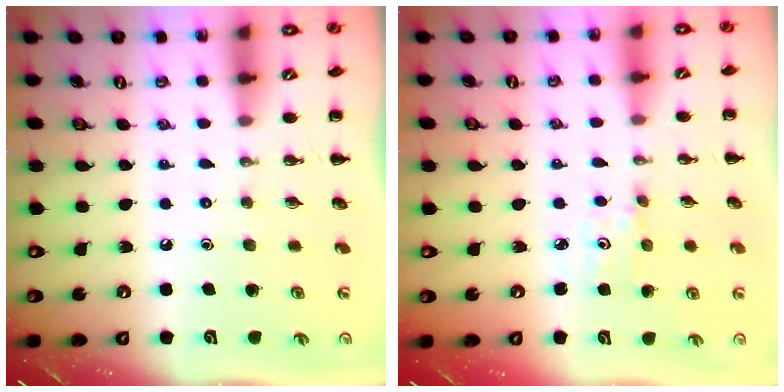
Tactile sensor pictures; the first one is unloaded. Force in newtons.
{"total": 2.9, "press": 2.8, "slide": 0.8}